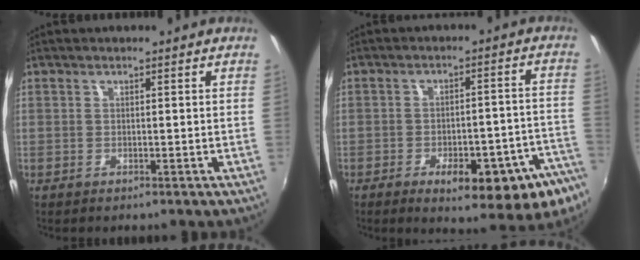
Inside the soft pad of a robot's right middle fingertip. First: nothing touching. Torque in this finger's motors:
{"motor_torque": [1.34, -0.80, 0.29, 0.13]}